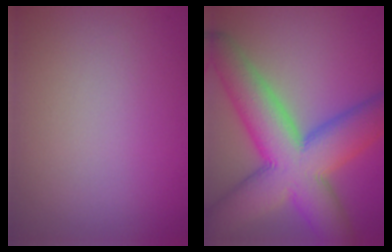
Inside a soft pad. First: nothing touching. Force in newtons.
{"total": 12.6, "press": 12.6, "slide": 0.5}